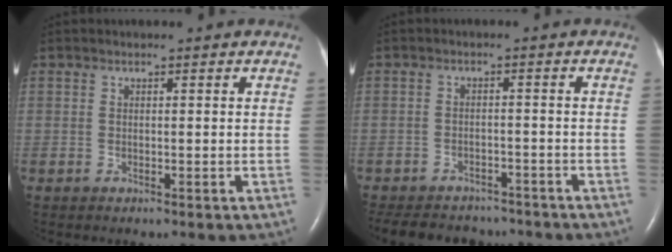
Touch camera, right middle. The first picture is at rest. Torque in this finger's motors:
{"motor_torque": [0.45, -0.51, 0.10, 0.05]}